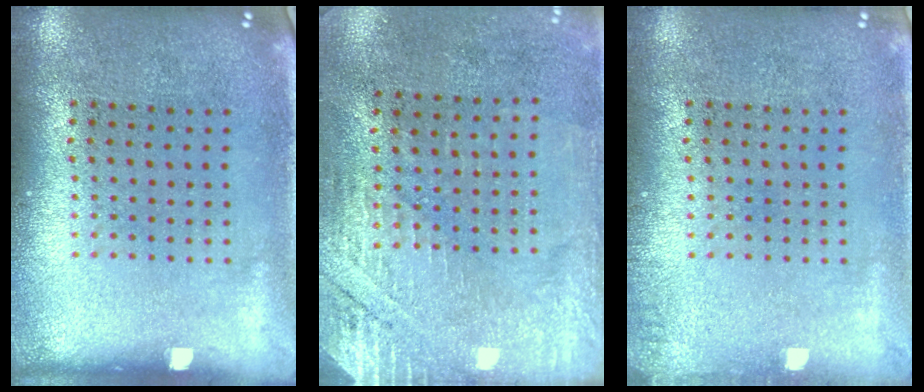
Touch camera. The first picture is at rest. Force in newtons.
{"total": 2.7, "press": 2.4, "slide": 1.2}
{"total": 0.8, "press": 0.8, "slide": 0.0}